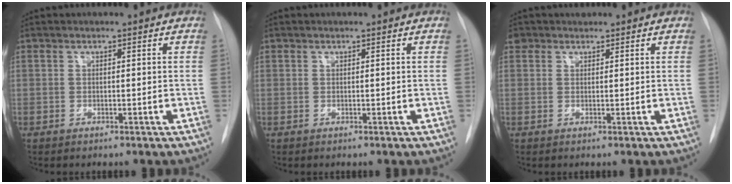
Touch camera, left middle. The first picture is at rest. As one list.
[{"total": 0.0}, {"total": 1.8, "force": [1.1, 1.3, -0.1], "torque": [0.007, 0.014, 0.016]}]